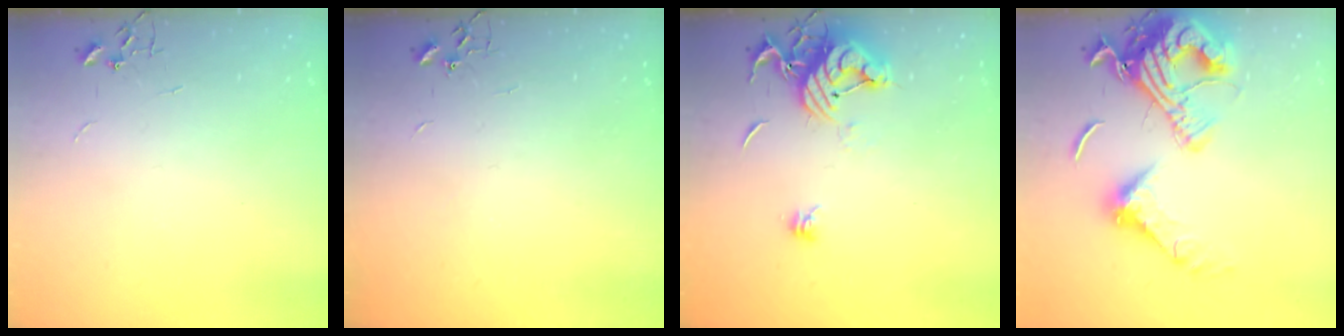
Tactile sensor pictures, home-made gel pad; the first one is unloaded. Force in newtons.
{"total": 2.3, "press": 2.3, "slide": 0.4}
{"total": 11.9, "press": 11.9, "slide": 0.9}
{"total": 21.7, "press": 21.5, "slide": 2.5}